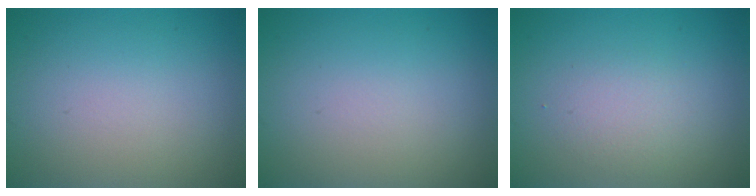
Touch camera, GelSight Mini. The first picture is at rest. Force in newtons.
{"total": 0.0}
{"total": 1.9, "press": 1.9, "slide": 0.0}